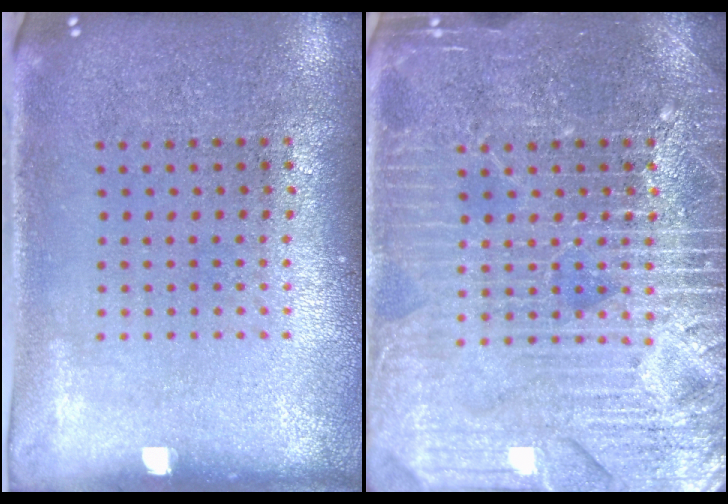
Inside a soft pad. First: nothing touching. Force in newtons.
{"total": 6.8, "press": 6.7, "slide": 1.0}